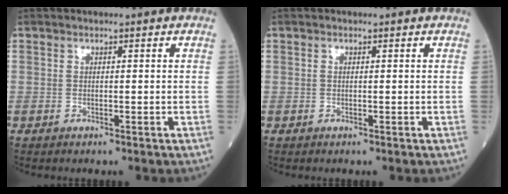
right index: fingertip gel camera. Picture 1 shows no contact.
{"total": 0.0}